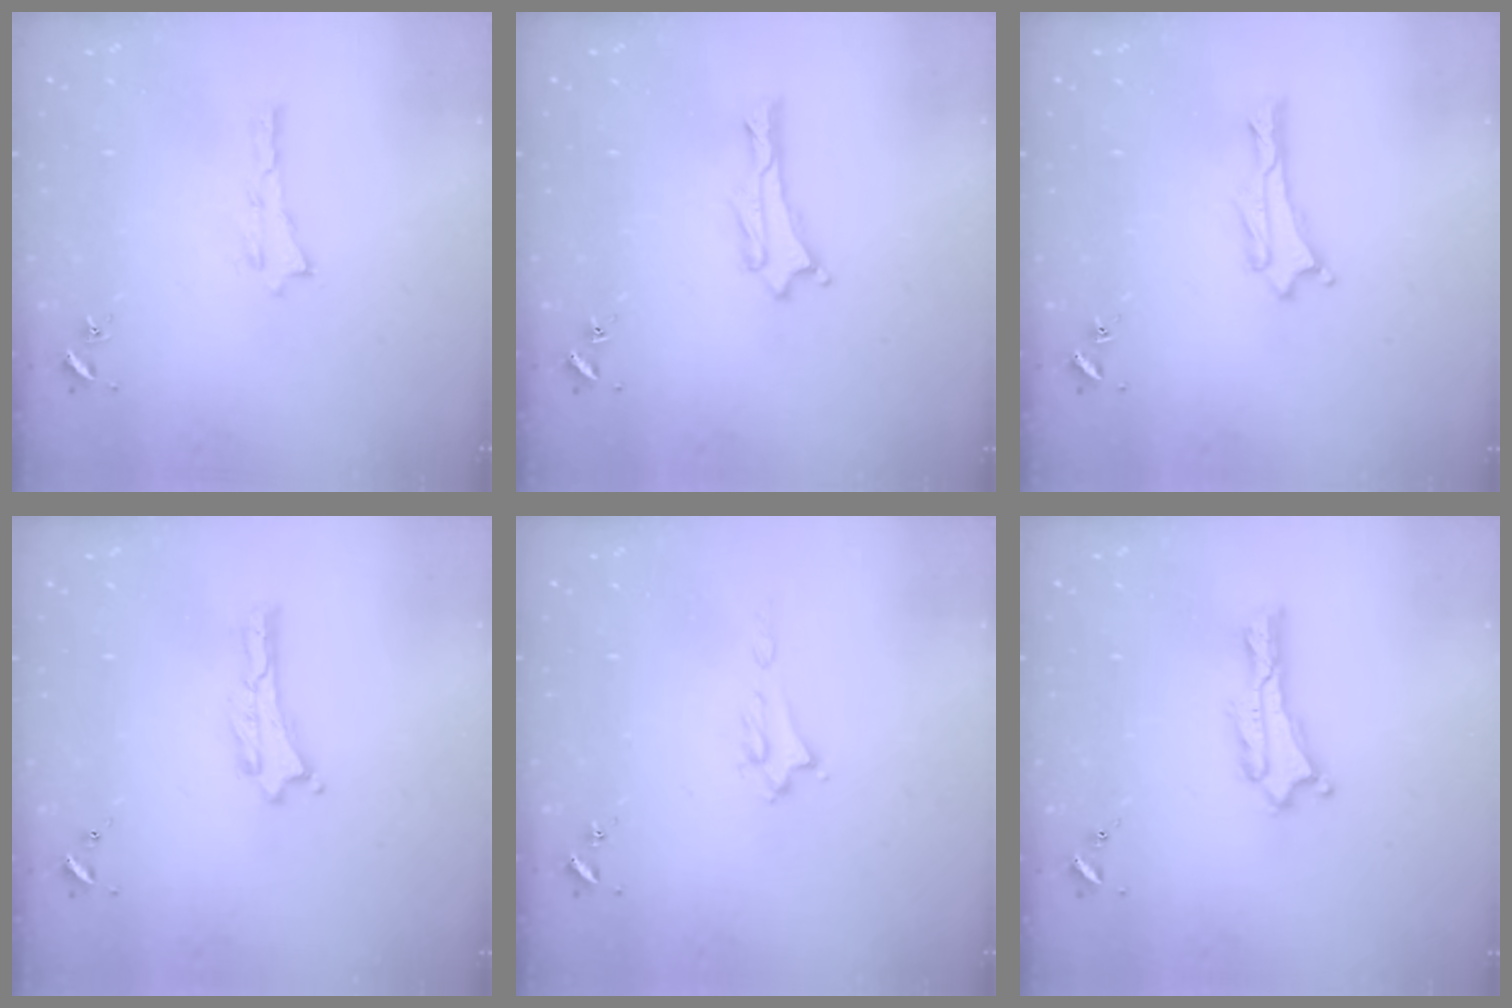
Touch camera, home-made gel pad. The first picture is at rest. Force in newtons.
{"total": 0.8, "press": 0.7, "slide": 0.1}
{"total": 0.8, "press": 0.7, "slide": 0.1}
{"total": 0.0}
{"total": 1.0, "press": 0.9, "slide": 0.2}
{"total": 0.7, "press": 0.7, "slide": 0.1}